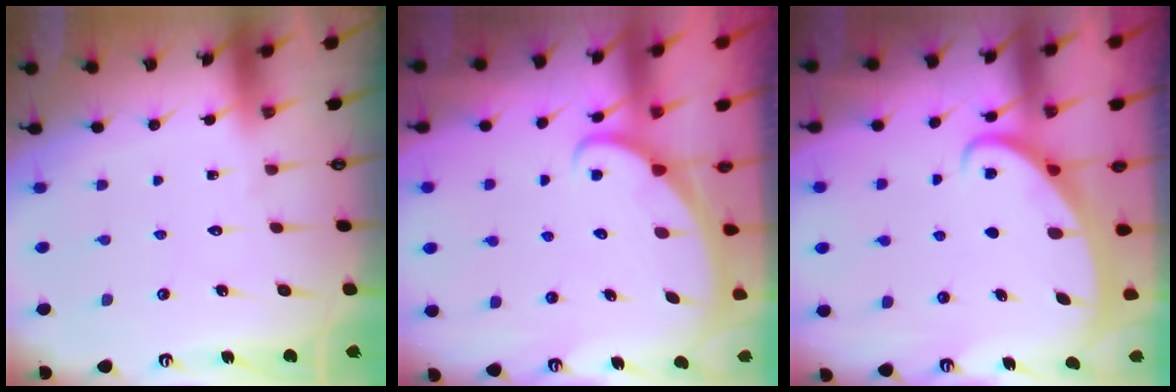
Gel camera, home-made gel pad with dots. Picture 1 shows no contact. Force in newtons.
{"total": 2.1, "press": 2.1, "slide": 0.1}
{"total": 2.6, "press": 2.5, "slide": 0.3}